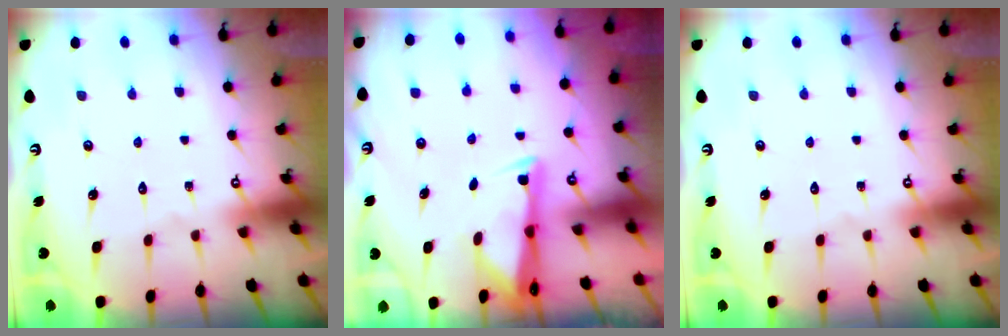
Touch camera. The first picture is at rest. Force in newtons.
{"total": 2.6, "press": 2.6, "slide": 0.3}
{"total": 0.0}